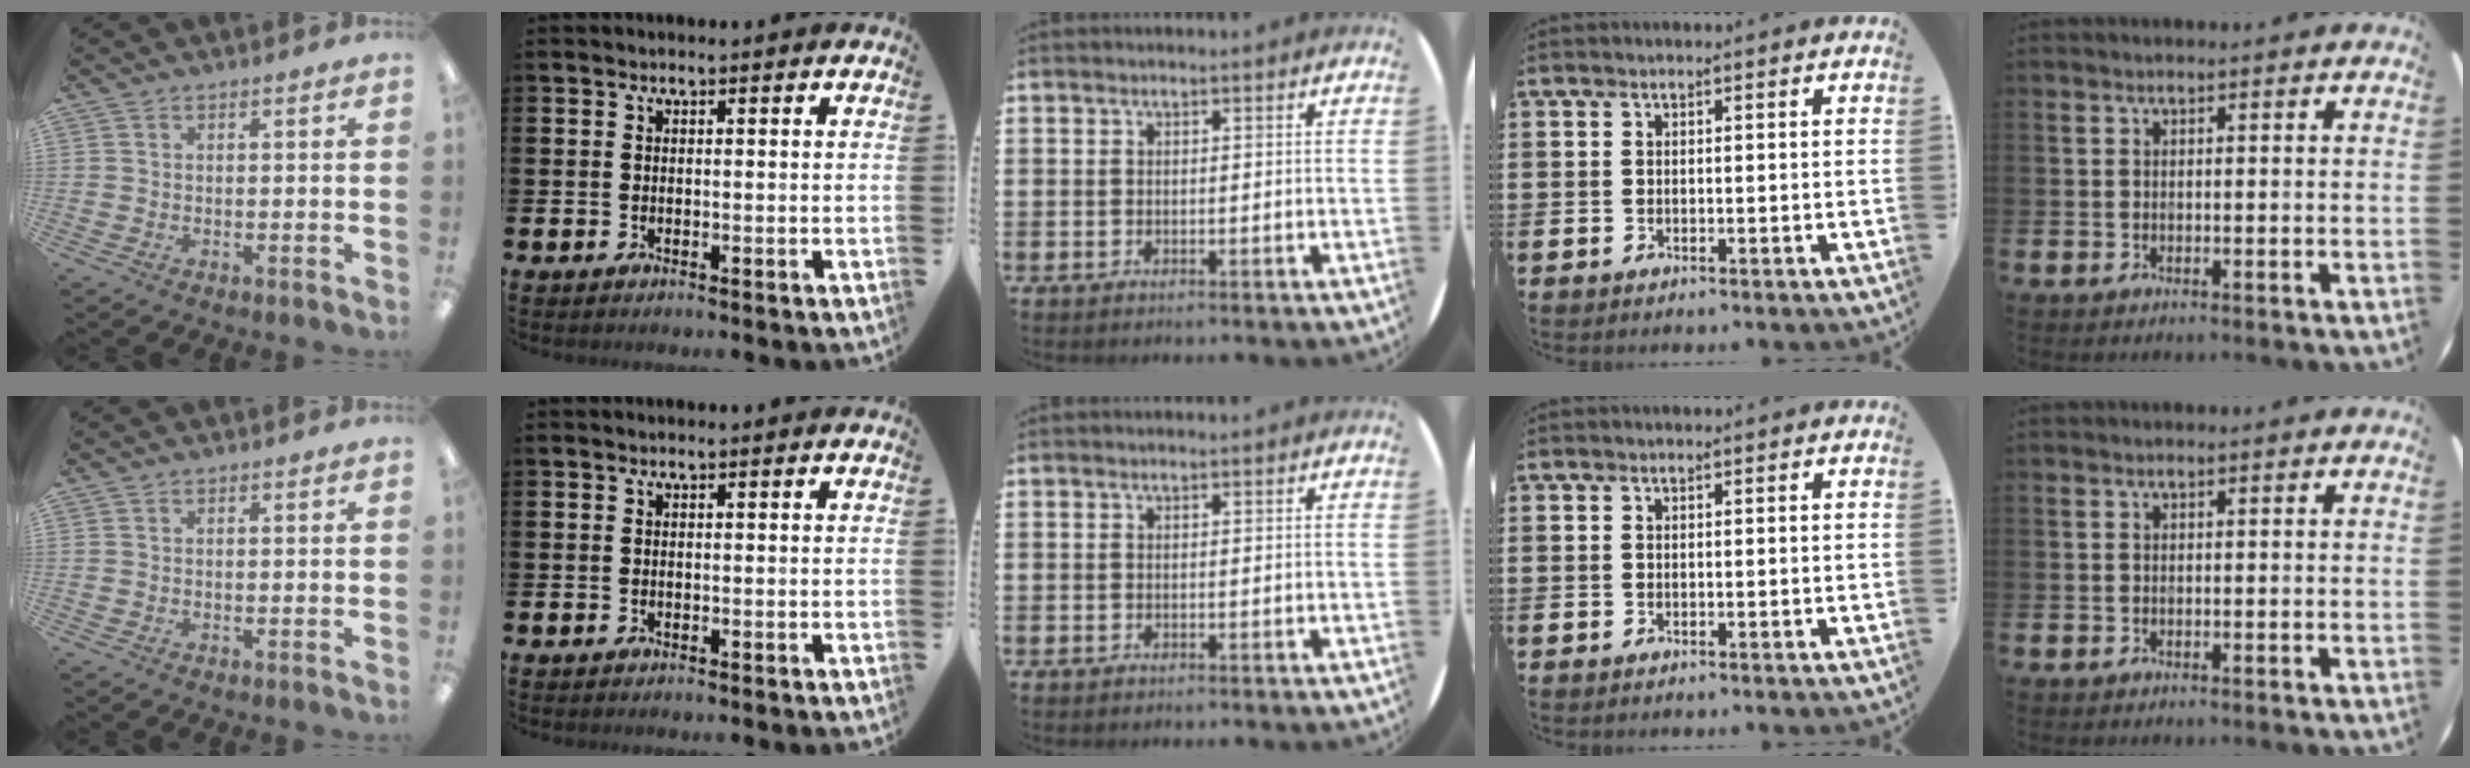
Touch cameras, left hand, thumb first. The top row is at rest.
{}